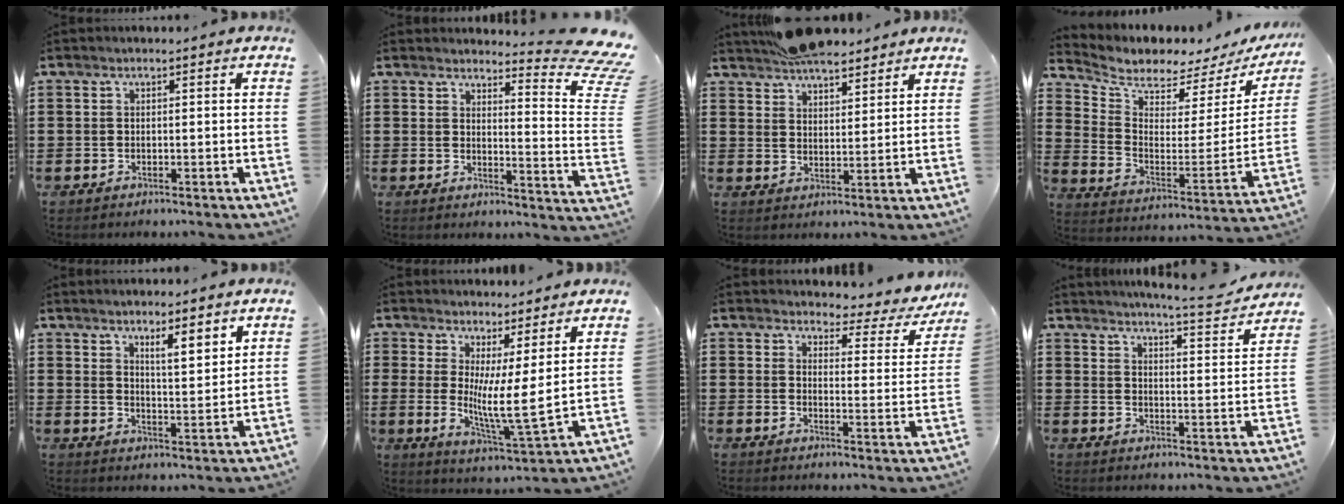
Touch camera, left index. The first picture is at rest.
{"total": 7.1, "force": [5.7, 0.7, 4.1], "torque": [-0.061, -0.055, 0.092]}
{"total": 6.7, "force": [6.0, 2.4, 2.0], "torque": [-0.056, -0.002, 0.117]}
{"total": 4.5, "force": [4.3, 1.1, 0.6], "torque": [-0.046, -0.050, 0.073]}
{"total": 5.0, "force": [4.0, 0.8, 3.0], "torque": [-0.046, -0.018, 0.063]}
{"total": 7.5, "force": [2.4, 0.8, 7.0], "torque": [-0.121, -0.031, 0.043]}
{"total": 3.7, "force": [3.4, 1.1, 1.2], "torque": [-0.037, -0.024, 0.052]}
{"total": 5.7, "force": [5.3, -0.5, 1.9], "torque": [-0.043, -0.036, 0.086]}